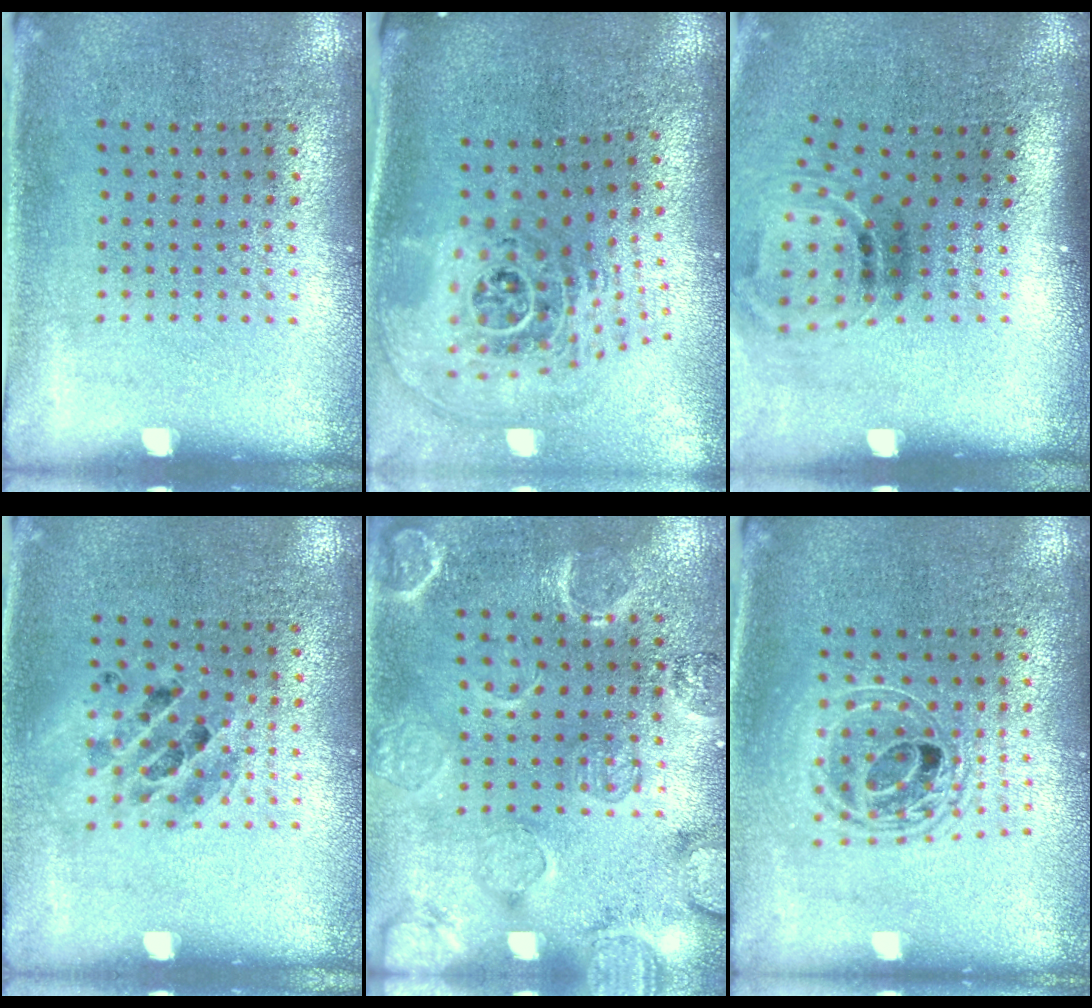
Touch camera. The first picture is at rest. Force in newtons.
{"total": 2.7, "press": 1.9, "slide": 1.9}
{"total": 1.5, "press": 1.1, "slide": 1.1}
{"total": 1.2, "press": 1.1, "slide": 0.4}
{"total": 2.4, "press": 2.2, "slide": 0.8}
{"total": 1.7, "press": 1.4, "slide": 0.9}